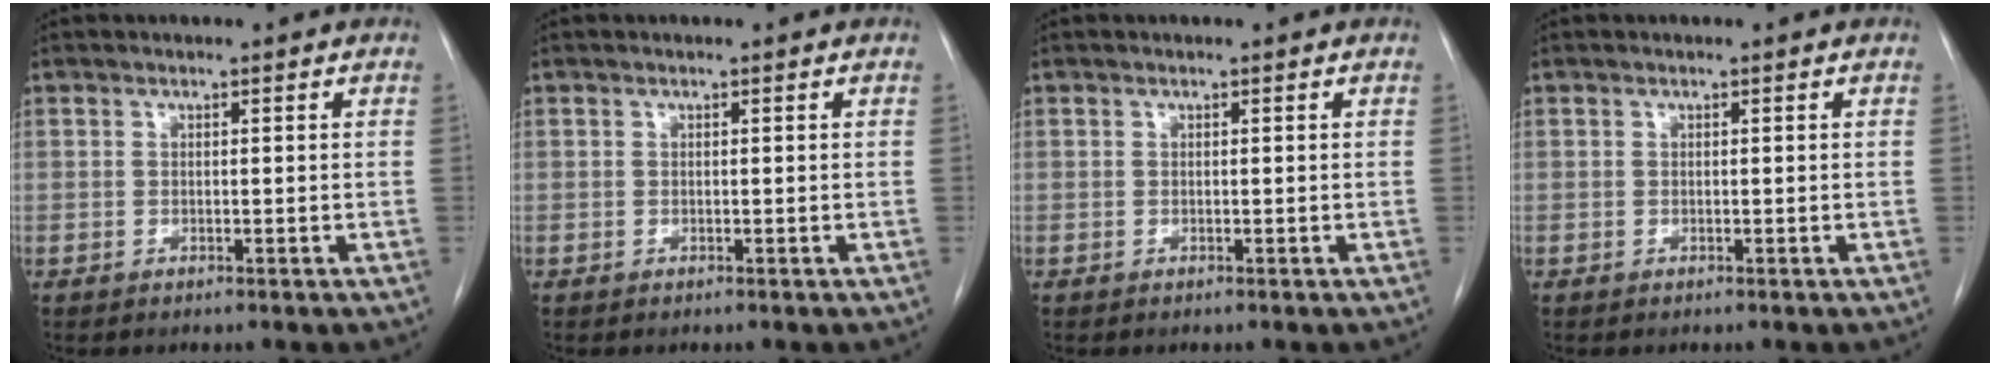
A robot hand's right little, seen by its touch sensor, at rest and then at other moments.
{"total": 0.0}
{"total": 0.0}
{"total": 0.0}